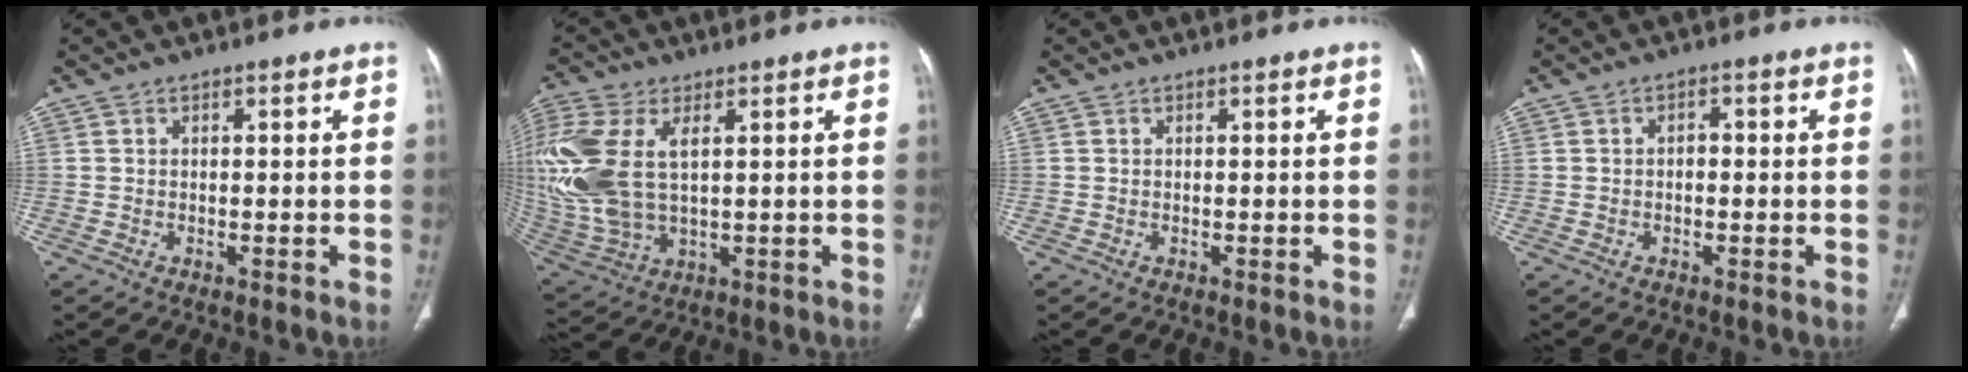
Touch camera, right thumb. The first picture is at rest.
{"total": 19.9, "force": [3.8, 11.2, 16.0], "torque": [-0.401, -0.008, 0.080]}
{"total": 0.0}
{"total": 1.5, "force": [-0.1, 0.9, 1.1], "torque": [-0.012, 0.007, -0.005]}